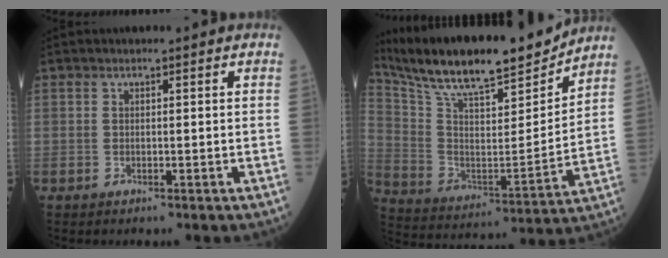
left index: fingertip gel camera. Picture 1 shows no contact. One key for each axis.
{"total": 22.4, "fx": 19.7, "fy": 3.4, "fz": 10.1, "tx": -0.193, "ty": -0.005, "tz": 0.325}